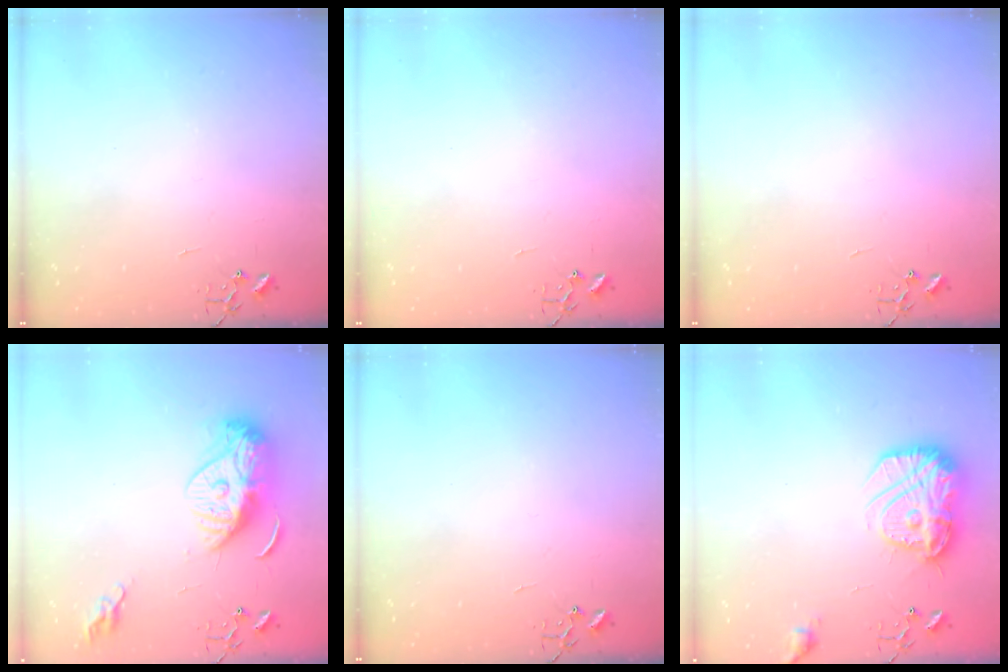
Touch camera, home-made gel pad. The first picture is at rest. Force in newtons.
{"total": 0.0}
{"total": 0.0}
{"total": 15.5, "press": 15.4, "slide": 1.3}
{"total": 0.0}
{"total": 17.4, "press": 17.4, "slide": 1.3}